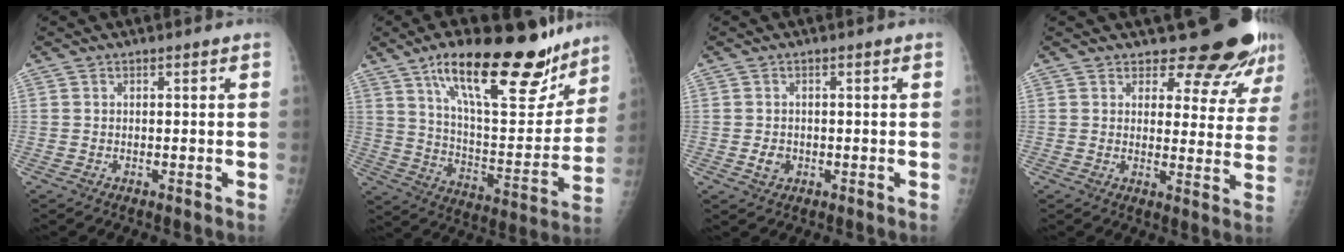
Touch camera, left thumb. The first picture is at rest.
{"total": 25.9, "force": [17.2, 8.7, 17.3], "torque": [-0.219, -0.066, 0.276]}
{"total": 2.3, "force": [-0.5, 1.9, 1.2], "torque": [-0.012, 0.002, -0.003]}
{"total": 11.4, "force": [10.4, 3.6, 3.1], "torque": [0.002, -0.086, 0.120]}